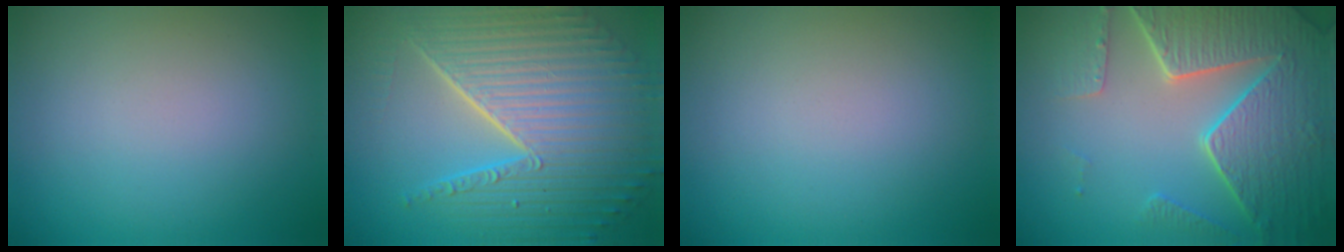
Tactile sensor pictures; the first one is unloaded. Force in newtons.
{"total": 10.6, "press": 6.8, "slide": 8.1}
{"total": 0.0}
{"total": 8.2, "press": 5.9, "slide": 5.7}